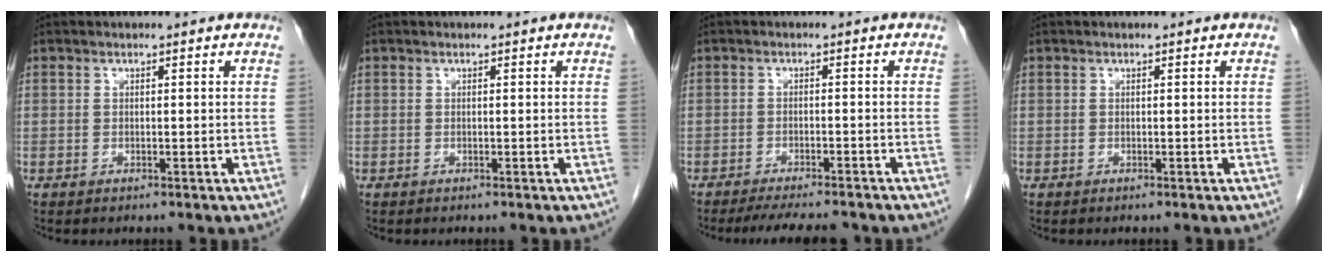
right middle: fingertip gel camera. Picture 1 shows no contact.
{"total": 0.0}
{"total": 8.6, "force": [-7.7, 1.1, 3.6], "torque": [-0.051, -0.012, -0.109]}
{"total": 0.0}